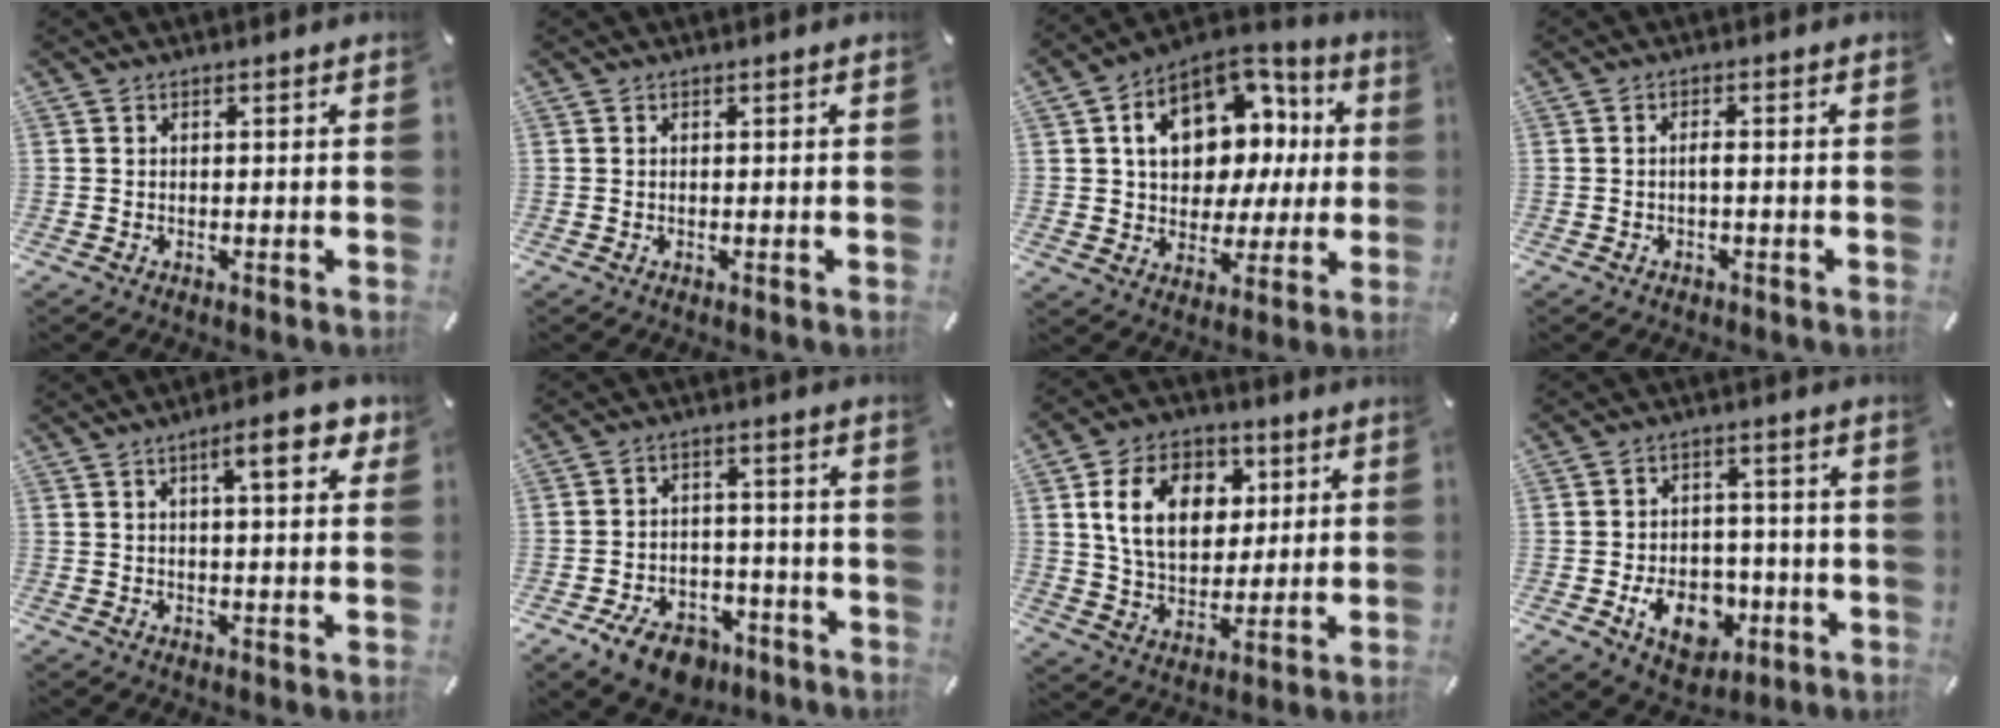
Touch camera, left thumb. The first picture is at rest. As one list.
[{"total": 0.0}, {"total": 15.9, "force": [4.9, 11.7, 9.6], "torque": [-0.151, -0.017, 0.095]}, {"total": 1.4, "force": [-0.6, 0.5, 1.2], "torque": [-0.025, 0.004, -0.013]}, {"total": 9.4, "force": [4.3, 2.5, 8.0], "torque": [-0.113, -0.011, 0.062]}, {"total": 9.7, "force": [-6.5, 5.9, 4.1], "torque": [-0.065, 0.054, -0.112]}, {"total": 14.9, "force": [4.6, 10.9, 8.9], "torque": [-0.154, 0.006, 0.083]}, {"total": 11.9, "force": [-4.1, 8.5, 7.2], "torque": [-0.119, 0.017, -0.067]}]